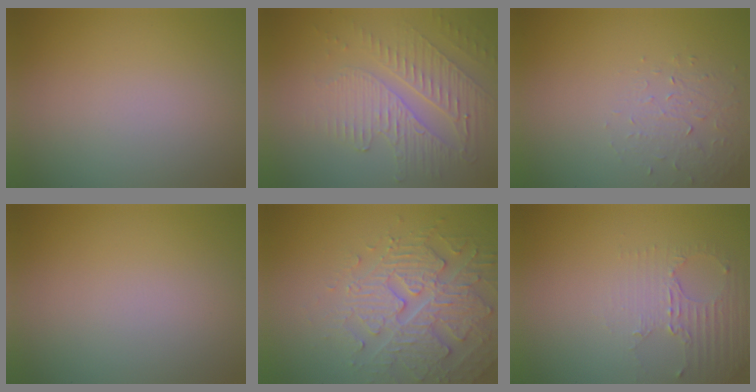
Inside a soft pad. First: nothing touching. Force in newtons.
{"total": 5.5, "press": 3.6, "slide": 4.1}
{"total": 1.4, "press": 0.7, "slide": 1.2}
{"total": 0.0}
{"total": 4.6, "press": 4.4, "slide": 1.1}
{"total": 2.5, "press": 1.7, "slide": 1.8}